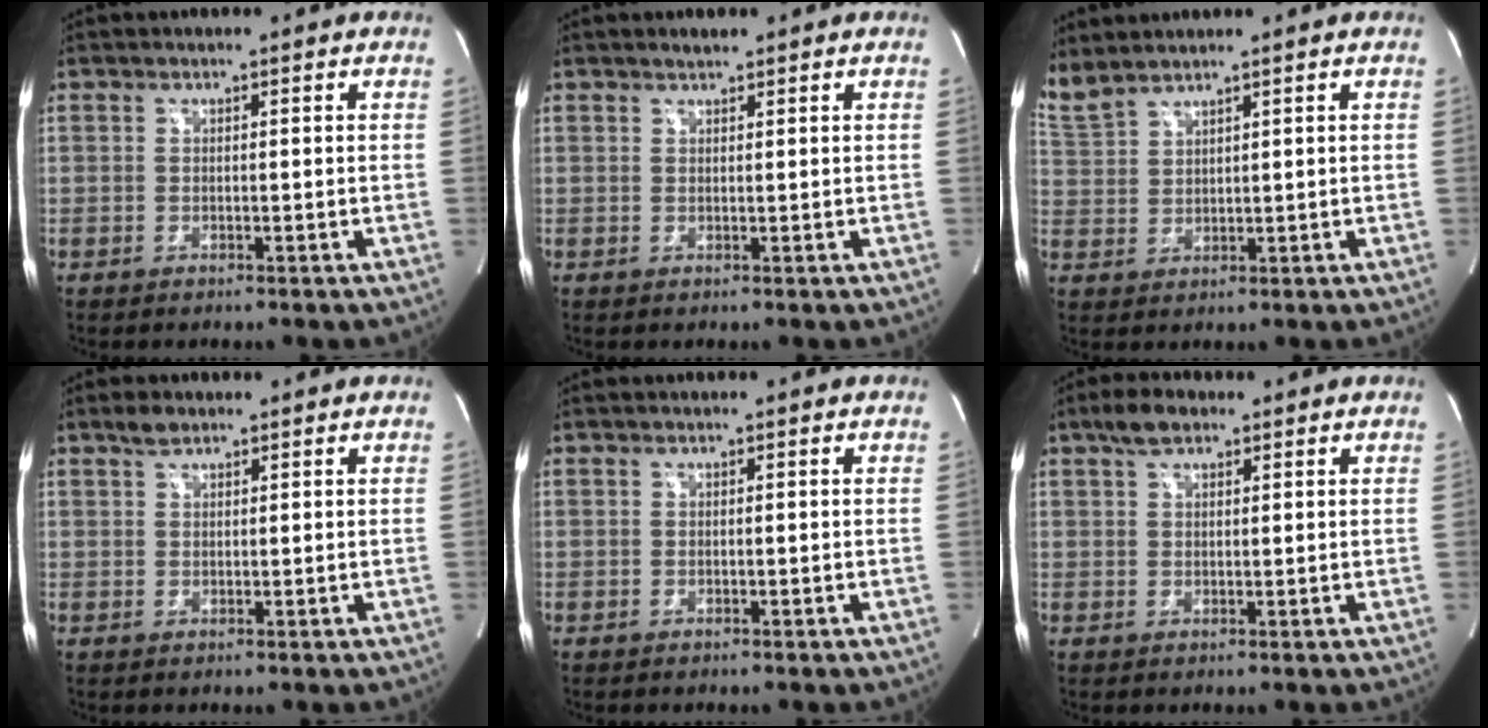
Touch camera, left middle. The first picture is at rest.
{"total": 1.1, "force": [1.0, 0.2, 0.4], "torque": [-0.014, 0.004, 0.020]}
{"total": 5.2, "force": [5.0, 0.3, 1.4], "torque": [-0.053, 0.013, 0.119]}
{"total": 1.9, "force": [1.5, 0.9, 0.8], "torque": [-0.021, 0.005, 0.028]}
{"total": 0.0}
{"total": 3.8, "force": [2.6, 1.7, 2.3], "torque": [-0.049, 0.013, 0.048]}